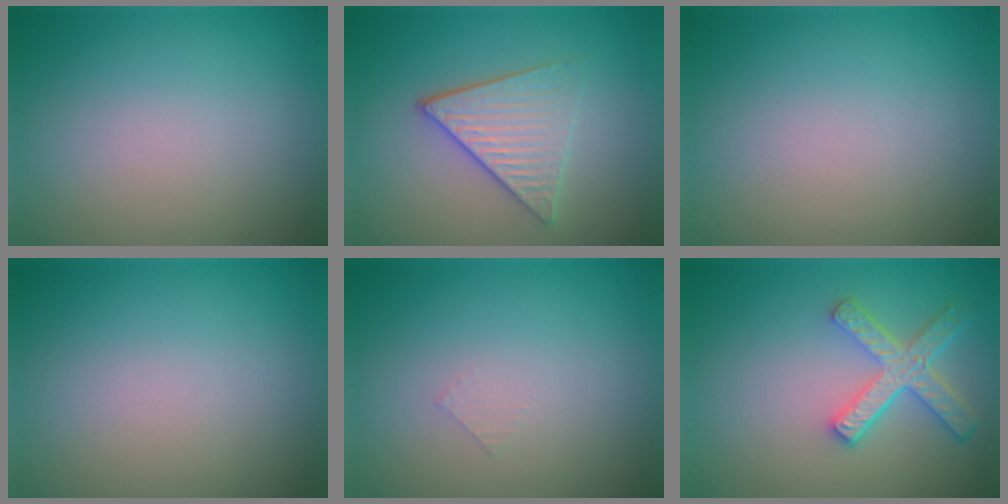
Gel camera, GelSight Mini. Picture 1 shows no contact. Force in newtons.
{"total": 3.8, "press": 3.3, "slide": 2.0}
{"total": 0.0}
{"total": 0.0}
{"total": 0.5, "press": 0.5, "slide": 0.1}
{"total": 4.3, "press": 3.5, "slide": 2.5}